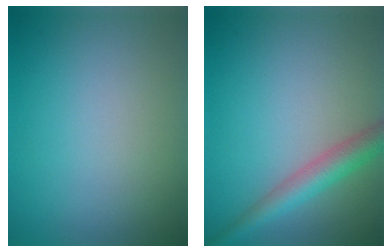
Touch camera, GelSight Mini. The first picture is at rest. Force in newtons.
{"total": 3.6, "press": 3.6, "slide": 0.1}